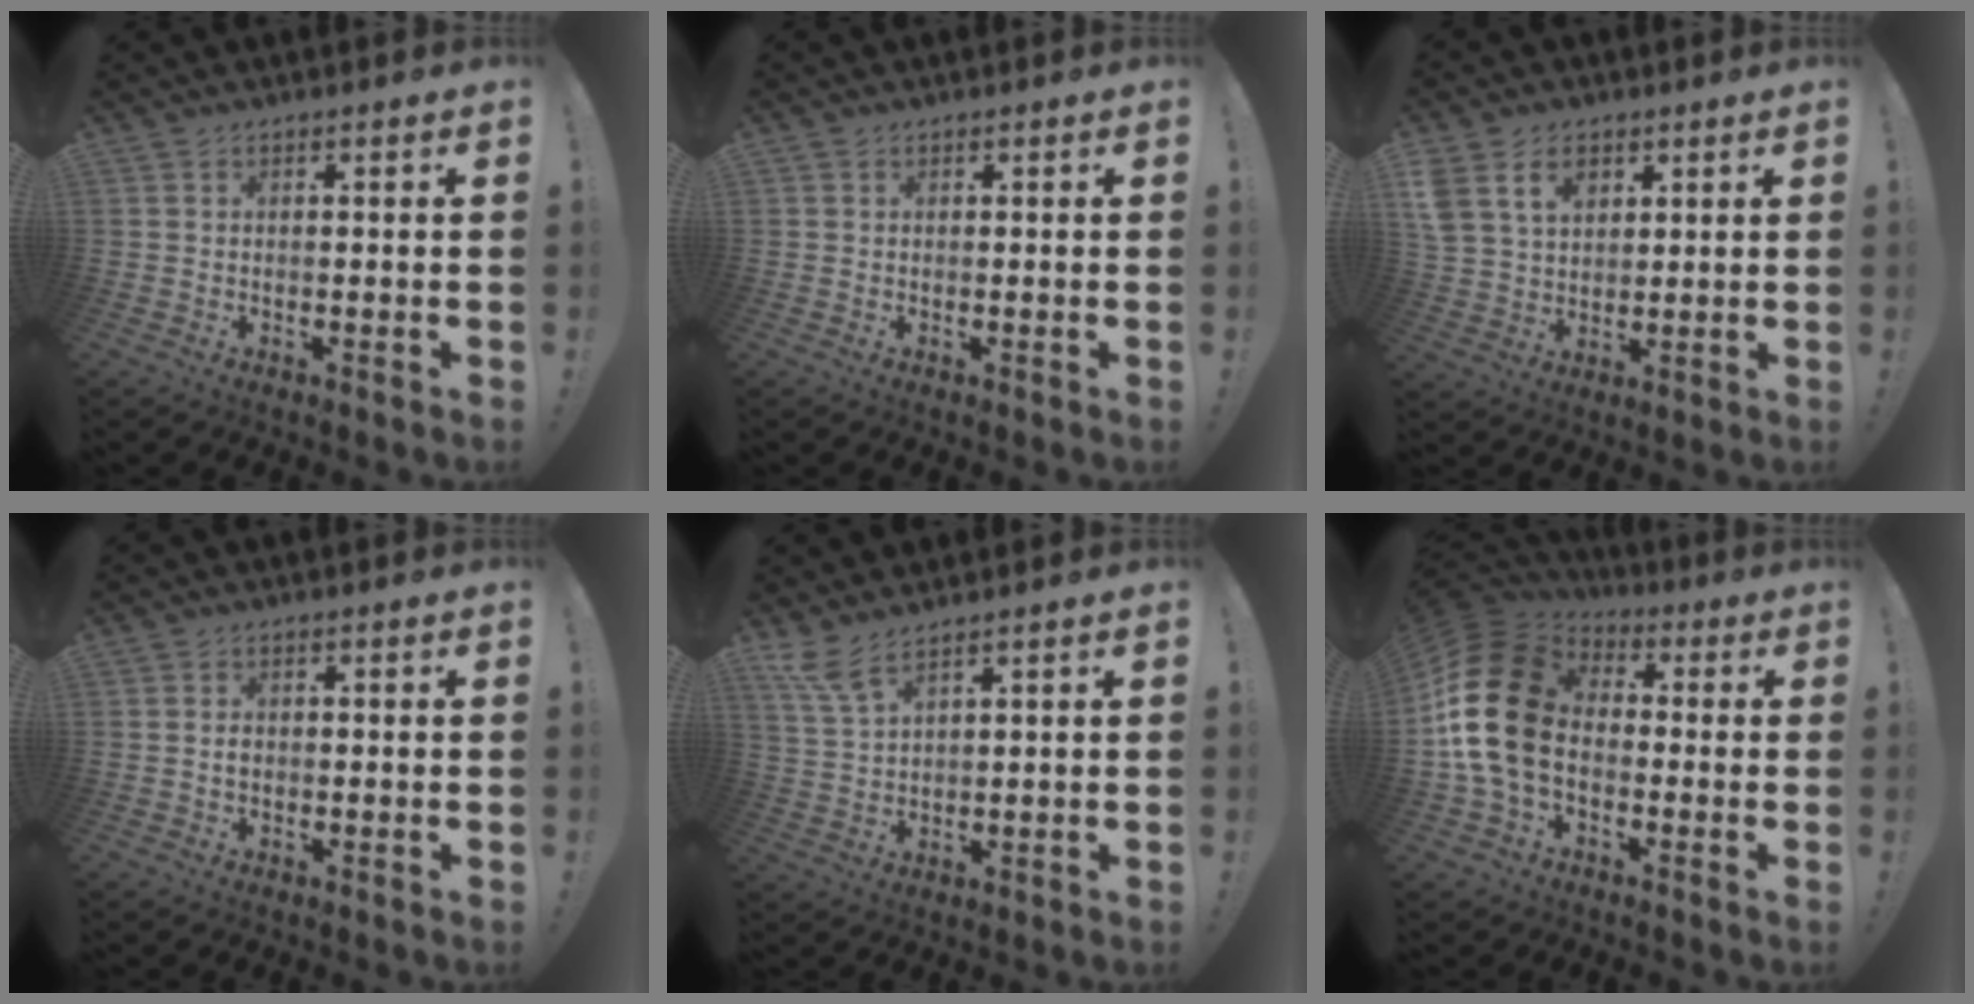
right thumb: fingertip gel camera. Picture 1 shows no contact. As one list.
[{"total": 0.0}, {"total": 11.1, "force": [5.2, 7.9, 5.7], "torque": [-0.096, -0.016, 0.102]}, {"total": 1.3, "force": [-0.4, 1.0, 0.8], "torque": [-0.014, 0.005, -0.008]}, {"total": 5.9, "force": [4.4, 1.1, 3.7], "torque": [-0.077, -0.018, 0.084]}, {"total": 19.5, "force": [-0.9, 13.4, 14.1], "torque": [-0.268, 0.028, -0.008]}]